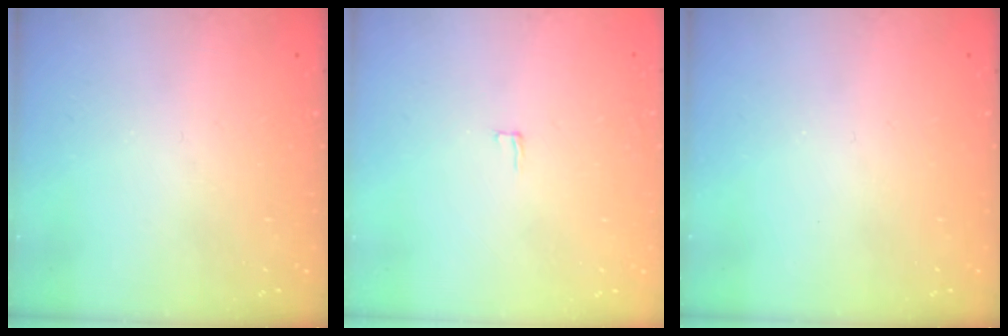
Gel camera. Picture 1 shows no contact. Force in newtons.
{"total": 2.0, "press": 2.0, "slide": 0.2}
{"total": 0.0}